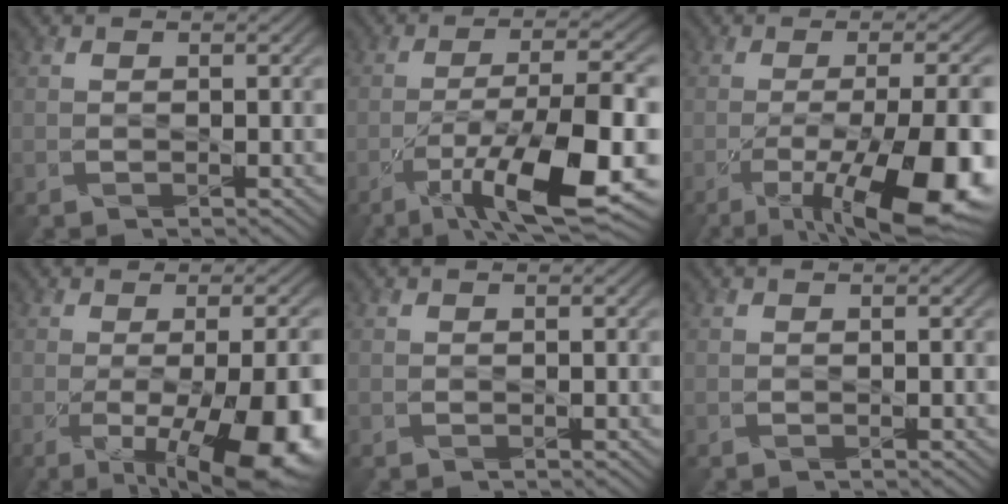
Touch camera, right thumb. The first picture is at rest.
{"total": 13.6, "force": [-6.1, 3.3, 11.7], "torque": [-0.202, -0.008, -0.106]}
{"total": 15.8, "force": [-6.6, 4.3, 13.7], "torque": [-0.197, -0.010, -0.096]}
{"total": 14.1, "force": [-4.5, 4.2, 12.7], "torque": [-0.165, -0.026, -0.051]}
{"total": 0.0}
{"total": 0.0}